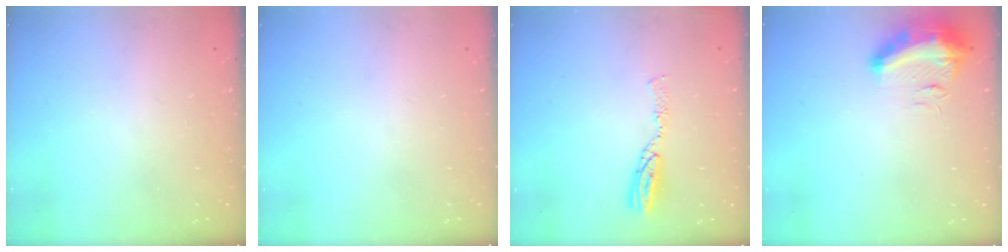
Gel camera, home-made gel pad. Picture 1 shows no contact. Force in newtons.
{"total": 0.0}
{"total": 6.6, "press": 6.5, "slide": 0.7}
{"total": 17.3, "press": 13.2, "slide": 11.2}